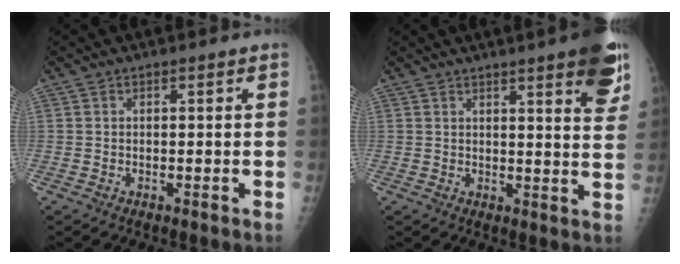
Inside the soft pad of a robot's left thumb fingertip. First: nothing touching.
{"total": 10.8, "force": [6.2, 2.0, 8.6], "torque": [-0.086, -0.026, 0.070]}